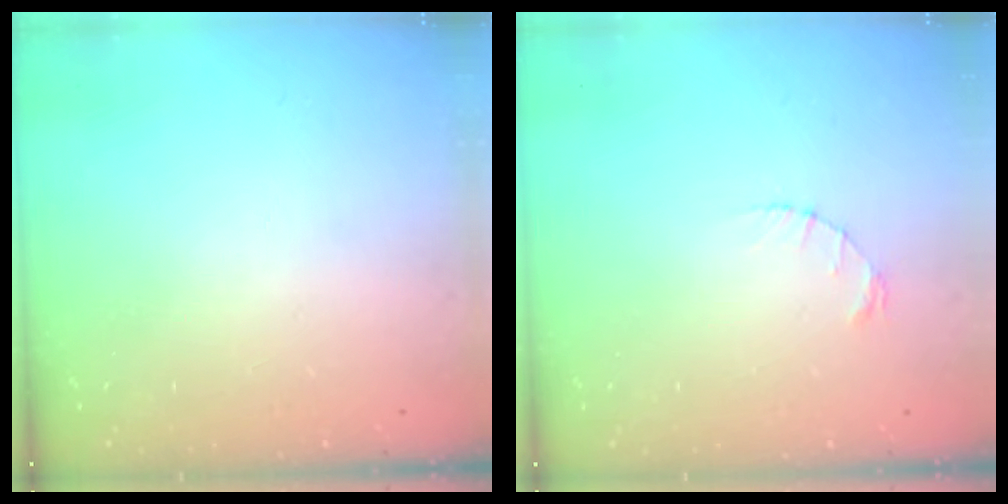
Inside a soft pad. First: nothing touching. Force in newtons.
{"total": 1.2, "press": 1.1, "slide": 0.2}